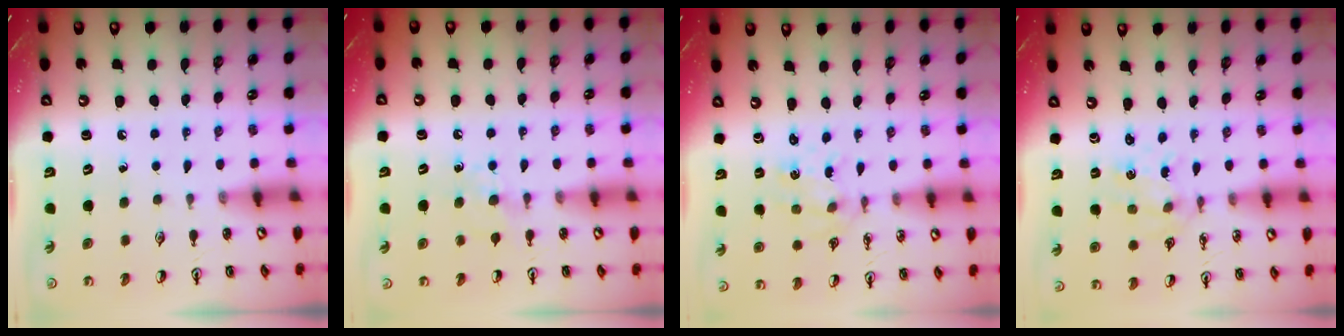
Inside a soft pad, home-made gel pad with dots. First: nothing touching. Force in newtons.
{"total": 5.7, "press": 5.6, "slide": 0.9}
{"total": 1.0, "press": 1.0, "slide": 0.2}
{"total": 1.0, "press": 1.0, "slide": 0.2}